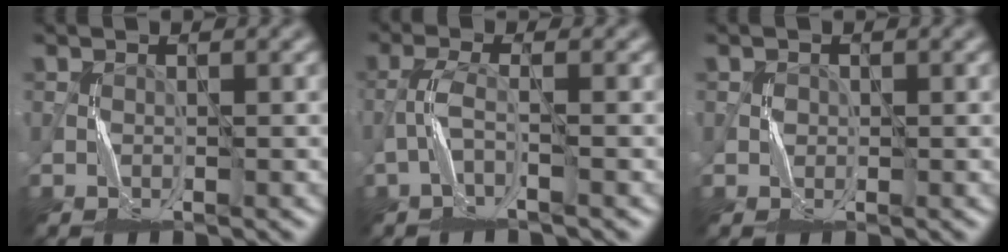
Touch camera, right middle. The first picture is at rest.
{"total": 1.7, "force": [-1.3, -0.1, 1.1], "torque": [-0.026, 0.011, -0.033]}
{"total": 1.0, "force": [0.2, 1.0, -0.1], "torque": [0.002, 0.002, 0.003]}